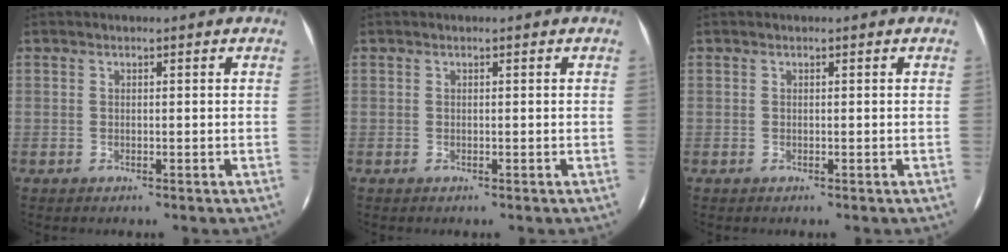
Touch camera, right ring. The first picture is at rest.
{"total": 0.0}
{"total": 0.0}